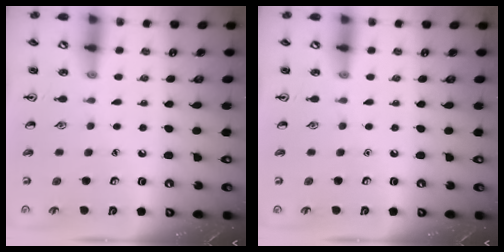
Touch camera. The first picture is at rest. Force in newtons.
{"total": 0.0}